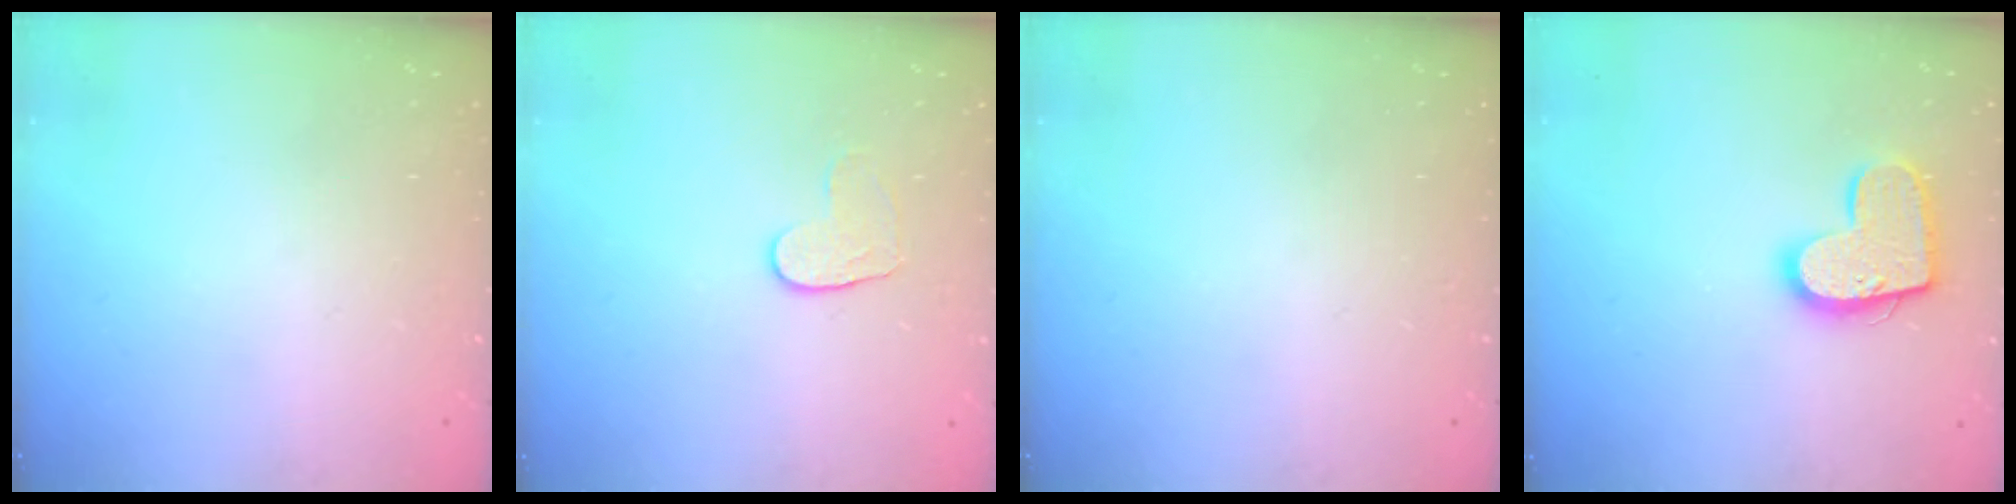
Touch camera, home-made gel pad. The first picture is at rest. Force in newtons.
{"total": 5.6, "press": 5.5, "slide": 0.5}
{"total": 0.0}
{"total": 14.3, "press": 14.3, "slide": 0.8}